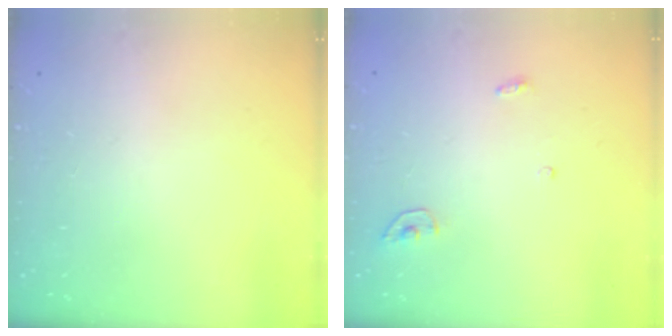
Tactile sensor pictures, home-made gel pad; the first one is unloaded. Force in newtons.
{"total": 3.4, "press": 3.3, "slide": 0.3}